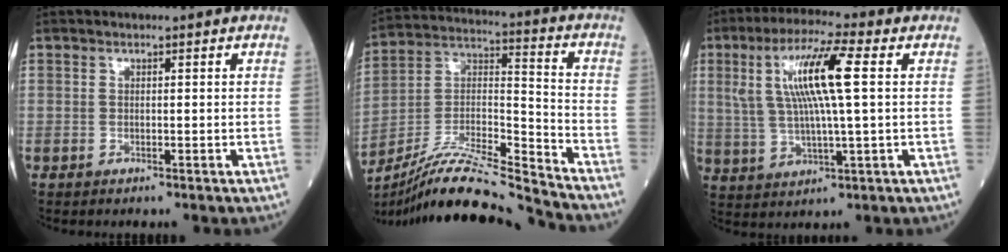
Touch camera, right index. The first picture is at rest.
{"total": 17.2, "force": [-16.1, -1.3, 5.8], "torque": [-0.110, 0.025, -0.292]}
{"total": 12.1, "force": [2.8, 1.2, 11.7], "torque": [-0.237, 0.014, 0.052]}